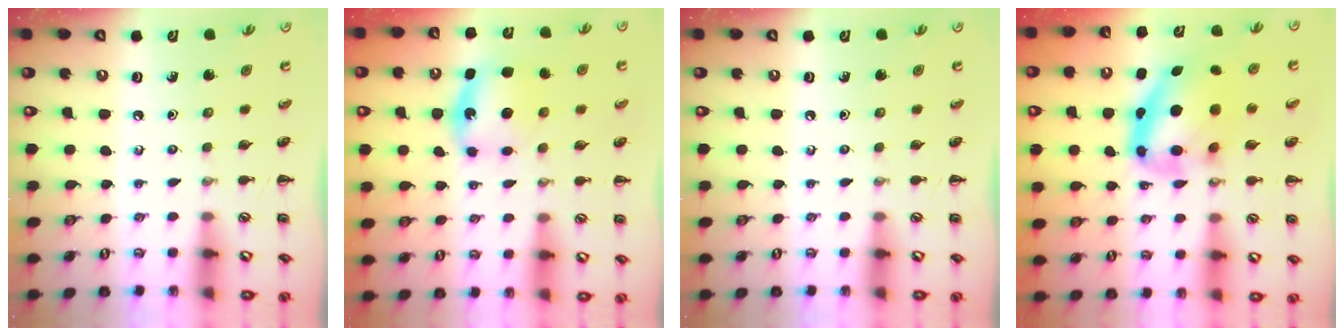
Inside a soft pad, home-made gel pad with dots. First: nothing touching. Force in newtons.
{"total": 6.3, "press": 6.3, "slide": 0.6}
{"total": 0.0}
{"total": 9.6, "press": 9.4, "slide": 2.1}